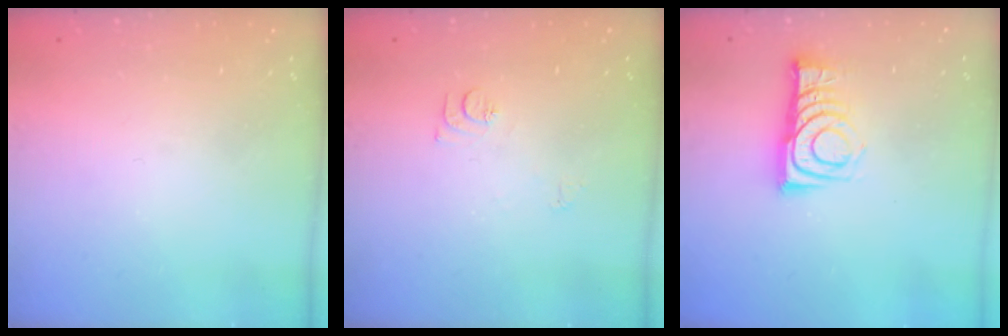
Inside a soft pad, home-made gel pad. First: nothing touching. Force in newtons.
{"total": 6.7, "press": 6.7, "slide": 0.8}
{"total": 9.5, "press": 9.5, "slide": 0.3}